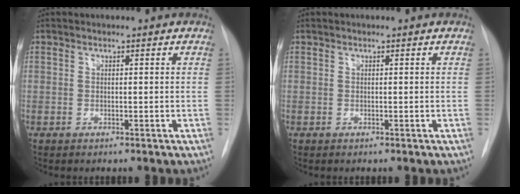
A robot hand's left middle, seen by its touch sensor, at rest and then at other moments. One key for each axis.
{"total": 0.0}